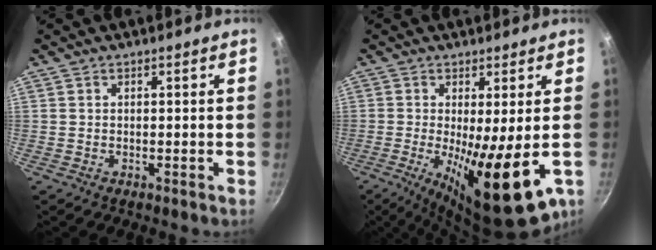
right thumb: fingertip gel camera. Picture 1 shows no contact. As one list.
[{"total": 15.0, "force": [-2.9, 3.7, 14.3], "torque": [-0.227, -0.018, -0.033]}]